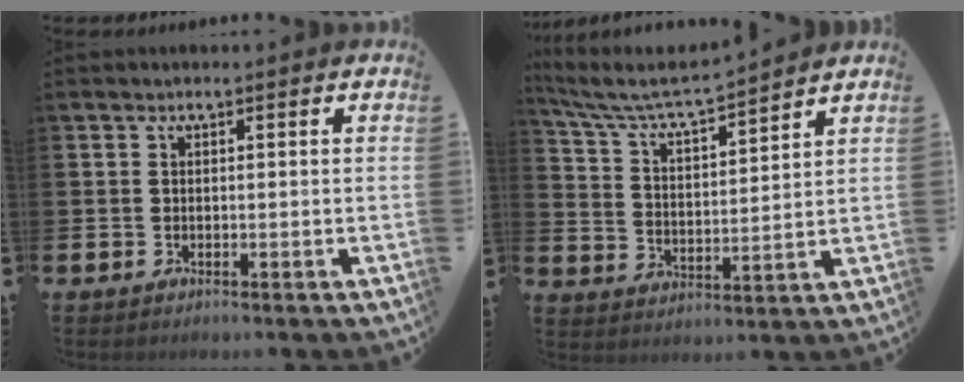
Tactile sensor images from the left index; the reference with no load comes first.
{"total": 6.6, "force": [6.2, 0.6, 2.2], "torque": [-0.071, -0.047, 0.104]}